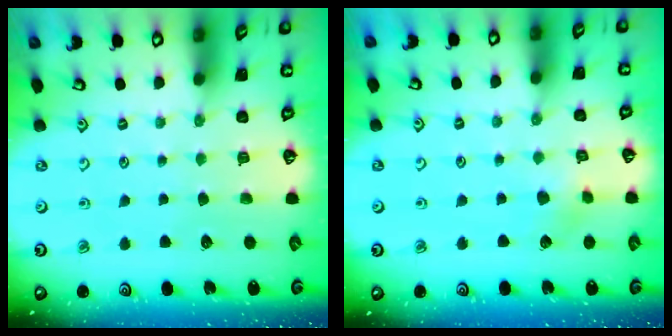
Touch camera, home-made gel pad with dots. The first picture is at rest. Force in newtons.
{"total": 3.3, "press": 3.3, "slide": 0.6}